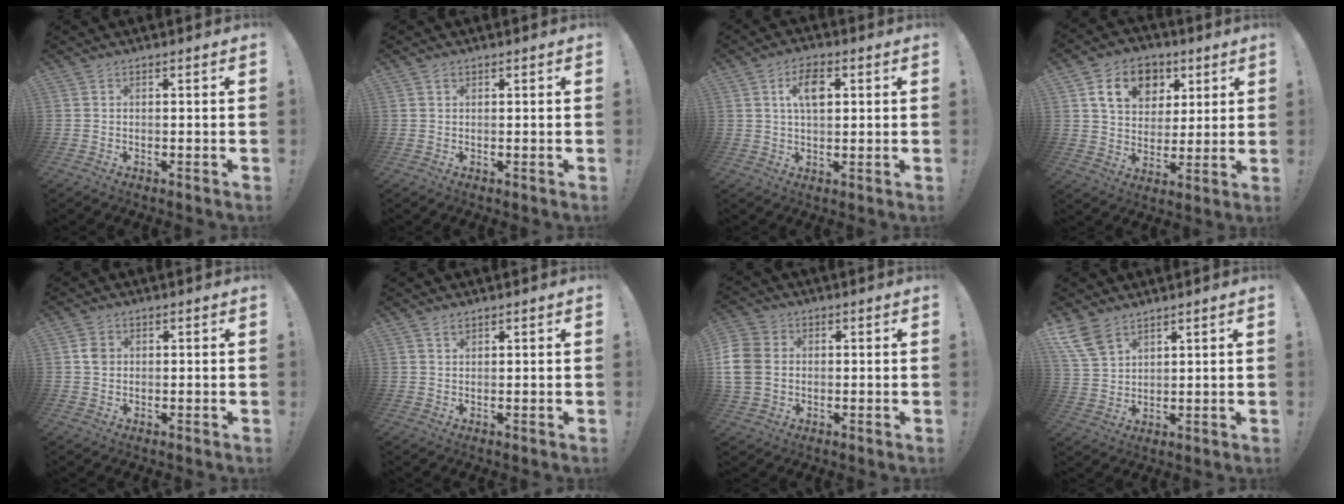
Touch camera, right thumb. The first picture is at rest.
{"total": 0.7, "force": [0.5, 0.5, 0.2], "torque": [-0.001, 0.000, 0.009]}
{"total": 7.3, "force": [2.1, 3.7, 5.9], "torque": [-0.090, 0.000, 0.031]}
{"total": 13.7, "force": [6.0, 10.4, 6.7], "torque": [-0.097, -0.017, 0.114]}
{"total": 2.4, "force": [0.4, 2.1, 1.1], "torque": [-0.001, -0.003, 0.004]}
{"total": 1.5, "force": [1.1, 0.7, 0.7], "torque": [-0.005, -0.005, 0.019]}
{"total": 10.7, "force": [0.5, 8.7, 6.2], "torque": [-0.130, 0.006, 0.013]}
{"total": 8.9, "force": [6.2, 4.6, 4.5], "torque": [-0.097, -0.027, 0.124]}